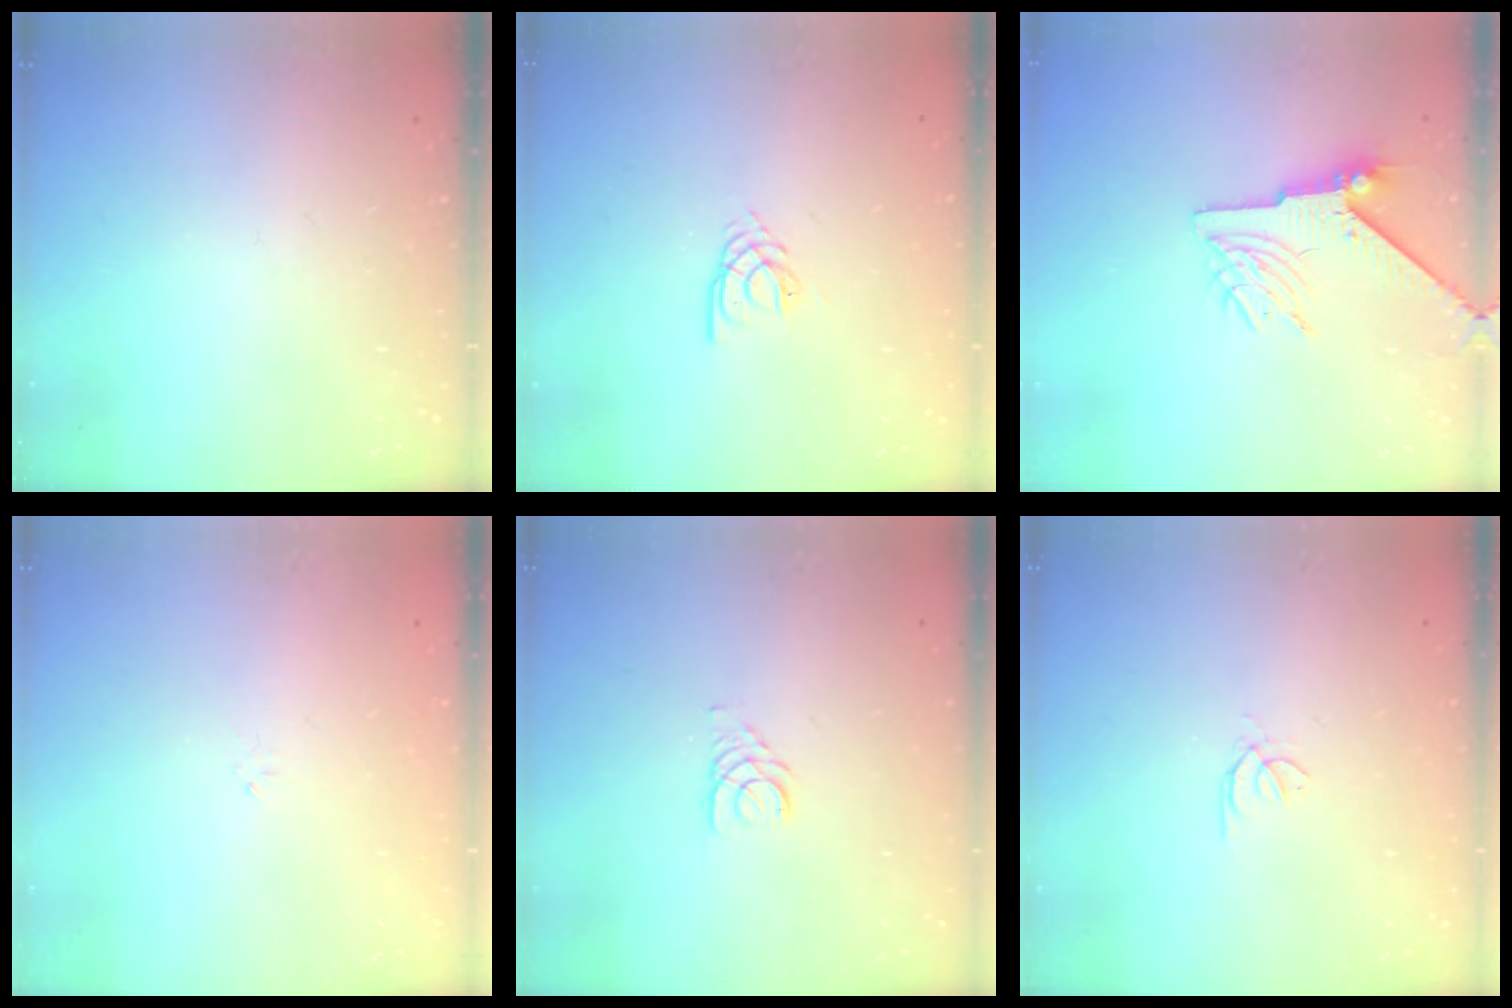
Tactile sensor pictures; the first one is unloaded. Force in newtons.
{"total": 2.6, "press": 2.6, "slide": 0.3}
{"total": 7.2, "press": 7.2, "slide": 1.0}
{"total": 0.0}
{"total": 2.7, "press": 2.7, "slide": 0.2}
{"total": 0.5, "press": 0.4, "slide": 0.3}